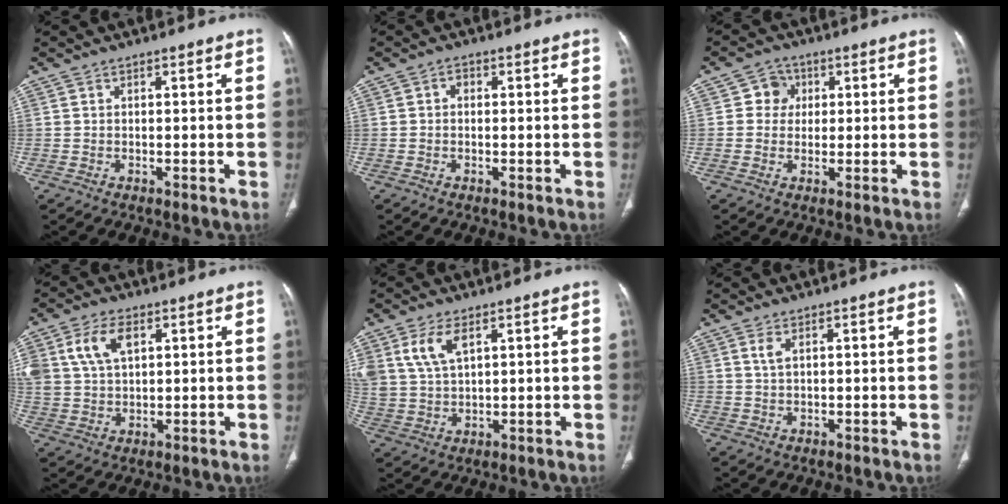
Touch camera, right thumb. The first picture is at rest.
{"total": 1.3, "force": [0.0, 1.0, 0.8], "torque": [-0.006, 0.004, -0.005]}
{"total": 4.4, "force": [0.9, 4.1, 1.2], "torque": [0.010, 0.006, 0.008]}
{"total": 10.2, "force": [3.9, 6.2, 7.1], "torque": [-0.140, 0.002, 0.081]}
{"total": 7.9, "force": [3.8, 4.1, 5.6], "torque": [-0.117, -0.008, 0.082]}
{"total": 2.1, "force": [0.9, 0.9, 1.7], "torque": [-0.039, 0.003, 0.025]}